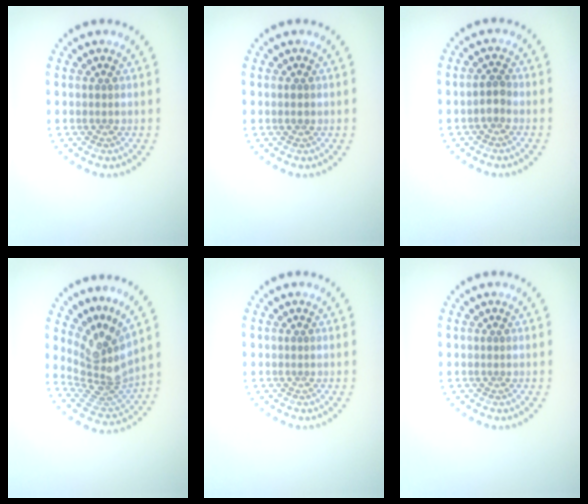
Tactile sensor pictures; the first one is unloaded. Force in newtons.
{"total": 1.0, "press": 1.0, "slide": 0.1}
{"total": 1.2, "press": 1.2, "slide": 0.3}
{"total": 4.8, "press": 3.2, "slide": 3.6}
{"total": 0.0}
{"total": 0.0}